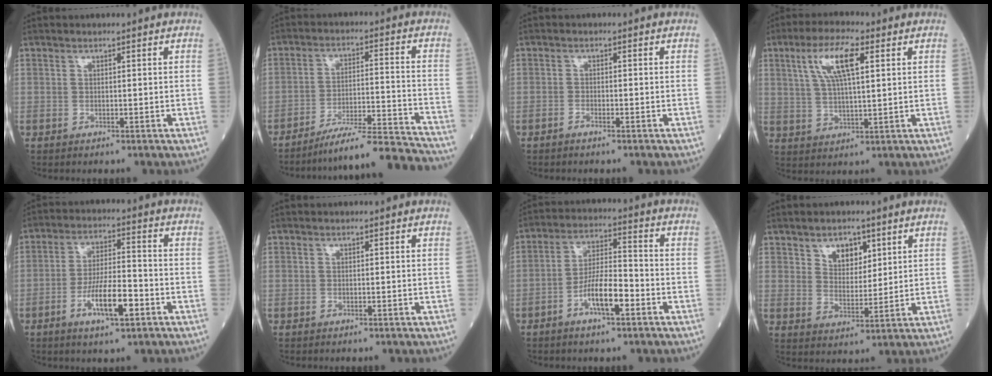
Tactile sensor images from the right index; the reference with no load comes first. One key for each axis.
{"total": 16.2, "fx": -15.6, "fy": -1.4, "fz": 4.3, "tx": -0.057, "ty": 0.006, "tz": -0.235}
{"total": 1.0, "fx": -0.8, "fy": 0.2, "fz": 0.4, "tx": -0.011, "ty": 0.002, "tz": -0.016}
{"total": 8.8, "fx": 3.4, "fy": 2.1, "fz": 7.8, "tx": -0.156, "ty": 0.014, "tz": 0.066}
{"total": 8.3, "fx": -3.7, "fy": 1.8, "fz": 7.2, "tx": -0.136, "ty": 0.000, "tz": -0.063}
{"total": 0.0}
{"total": 8.0, "fx": -3.7, "fy": 1.8, "fz": 6.9, "tx": -0.132, "ty": 0.007, "tz": -0.069}
{"total": 5.4, "fx": 3.0, "fy": 3.1, "fz": 3.2, "tx": -0.050, "ty": 0.001, "tz": 0.055}